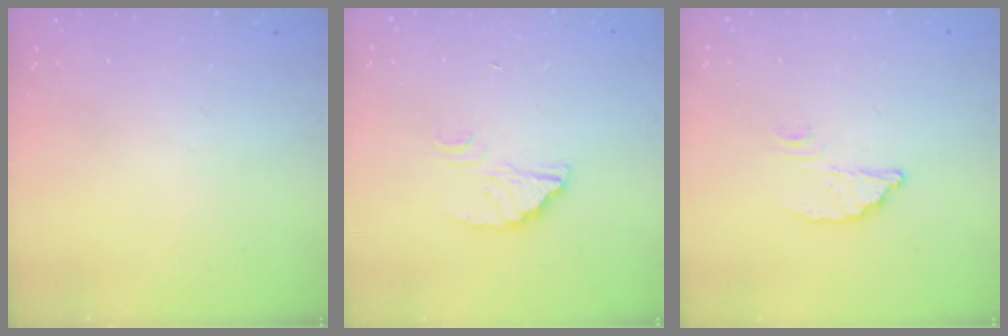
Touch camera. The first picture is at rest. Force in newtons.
{"total": 2.4, "press": 2.4, "slide": 0.0}
{"total": 2.8, "press": 2.8, "slide": 0.2}